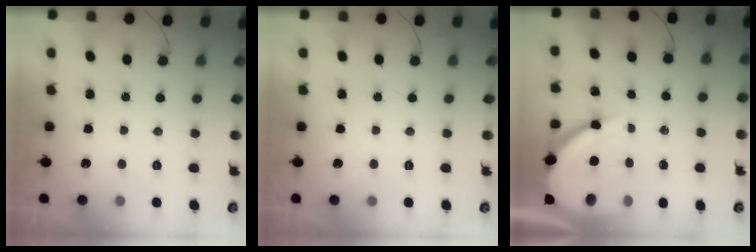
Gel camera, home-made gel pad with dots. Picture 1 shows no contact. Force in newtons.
{"total": 0.0}
{"total": 14.0, "press": 13.9, "slide": 1.3}